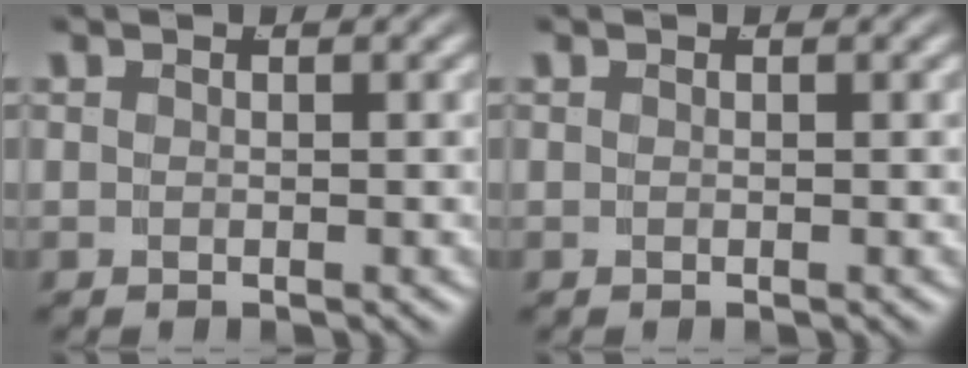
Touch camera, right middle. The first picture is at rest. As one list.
[{"total": 0.0}]